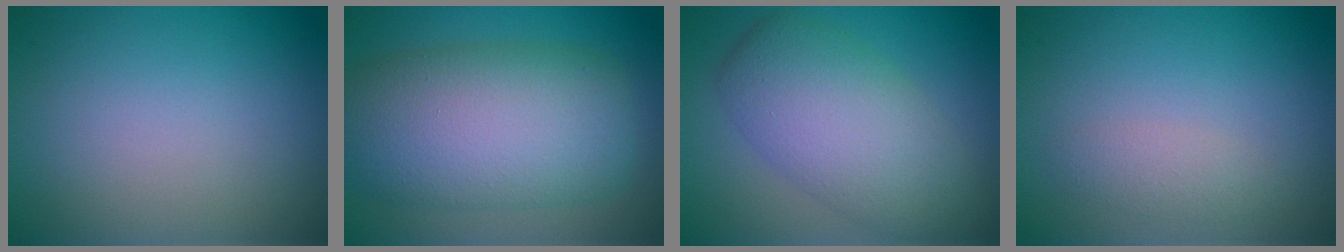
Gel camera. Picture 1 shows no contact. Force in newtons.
{"total": 11.4, "press": 11.3, "slide": 0.2}
{"total": 7.3, "press": 7.3, "slide": 0.2}
{"total": 1.4, "press": 1.4, "slide": 0.1}